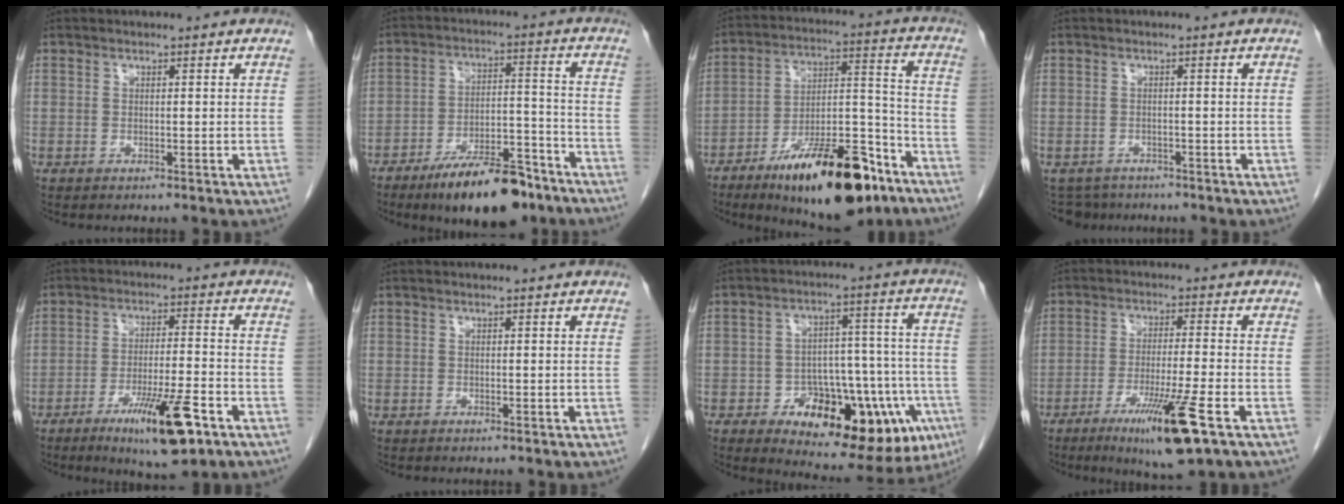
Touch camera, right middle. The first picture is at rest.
{"total": 13.7, "force": [-10.1, 4.0, 8.4], "torque": [-0.123, 0.015, -0.163]}
{"total": 20.9, "force": [-13.6, 5.7, 14.9], "torque": [-0.200, 0.020, -0.216]}
{"total": 3.8, "force": [-3.2, 2.0, -0.3], "torque": [0.006, -0.002, -0.052]}
{"total": 10.9, "force": [-6.0, 1.3, 9.0], "torque": [-0.150, -0.018, -0.095]}
{"total": 0.0}
{"total": 19.8, "force": [-8.9, 8.0, 15.8], "torque": [-0.159, 0.029, -0.108]}
{"total": 10.9, "force": [-5.7, -0.1, 9.3], "torque": [-0.164, -0.030, -0.092]}